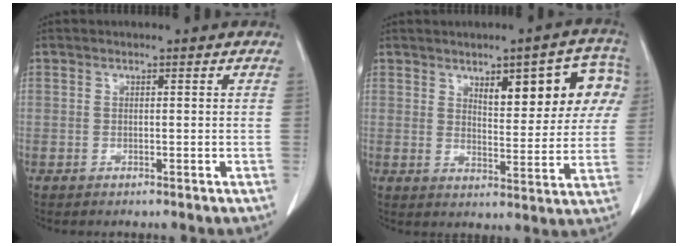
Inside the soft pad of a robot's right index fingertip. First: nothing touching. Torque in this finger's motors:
{"motor_torque": [0.36, 0.28, 0.19, 0.05]}